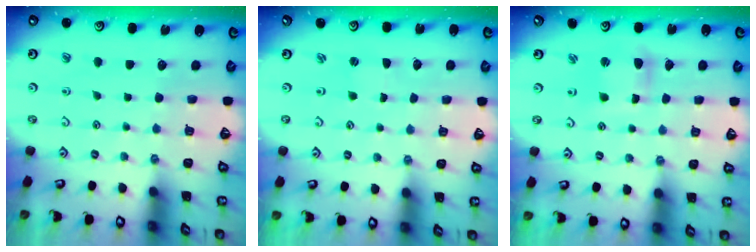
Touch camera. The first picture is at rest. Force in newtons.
{"total": 0.0}
{"total": 5.8, "press": 5.7, "slide": 0.7}